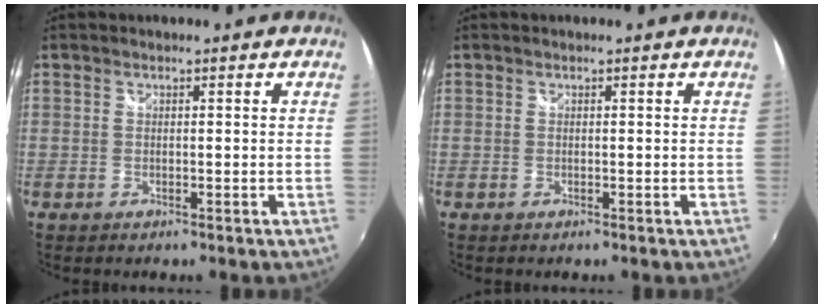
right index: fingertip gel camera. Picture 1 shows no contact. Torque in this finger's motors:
{"motor_torque": [-0.83, 0.87, 0.00, 0.00]}